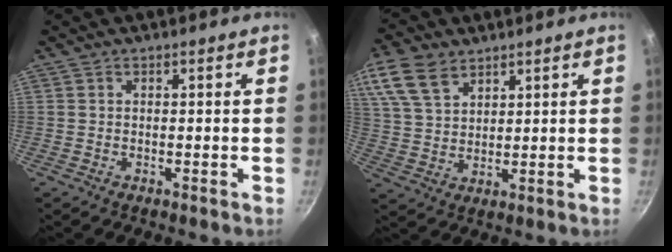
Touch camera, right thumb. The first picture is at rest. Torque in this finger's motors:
{"motor_torque": [-0.73, 4.27, 1.94, 0.83, 0.69]}